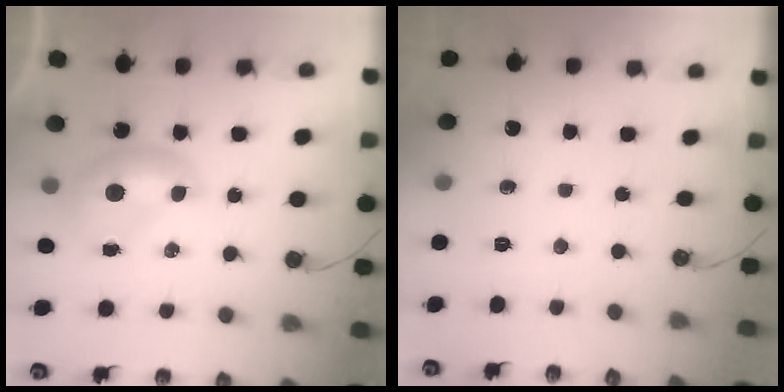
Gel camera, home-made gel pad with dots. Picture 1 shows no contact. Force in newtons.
{"total": 0.0}